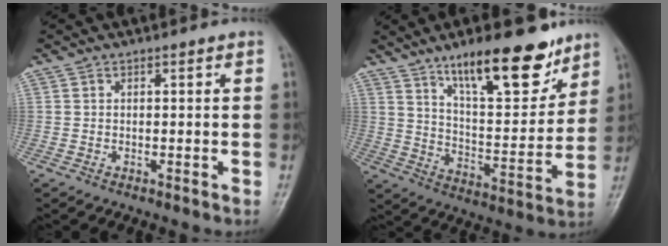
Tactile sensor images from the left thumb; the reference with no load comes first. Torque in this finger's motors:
{"motor_torque": [1.45, 1.31, 1.46, -1.30, 0.12]}